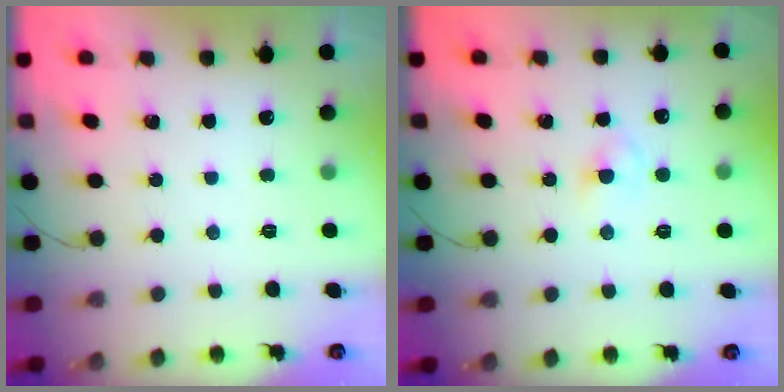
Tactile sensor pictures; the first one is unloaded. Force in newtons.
{"total": 2.9, "press": 2.7, "slide": 1.2}